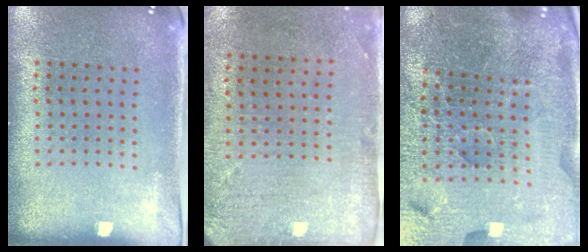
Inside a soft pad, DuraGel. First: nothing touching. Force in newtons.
{"total": 2.9, "press": 2.4, "slide": 1.7}
{"total": 5.5, "press": 5.1, "slide": 1.8}